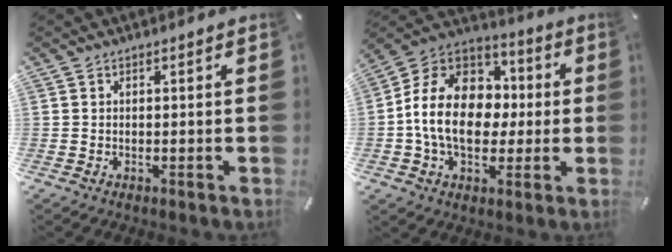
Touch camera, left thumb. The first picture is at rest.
{"total": 17.4, "force": [-1.2, 13.5, 10.8], "torque": [-0.218, 0.012, -0.021]}